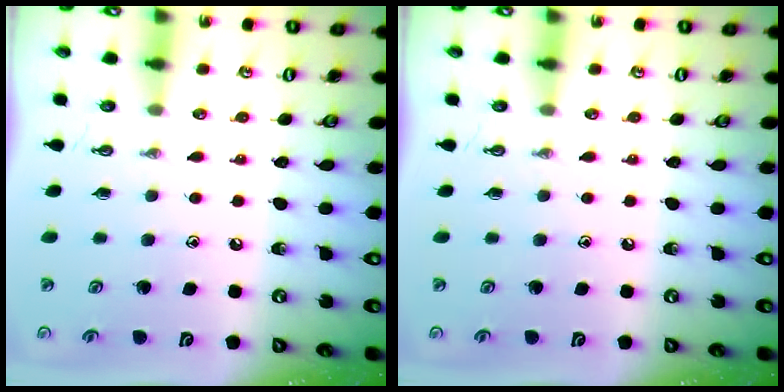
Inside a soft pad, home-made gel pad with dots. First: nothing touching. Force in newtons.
{"total": 0.0}